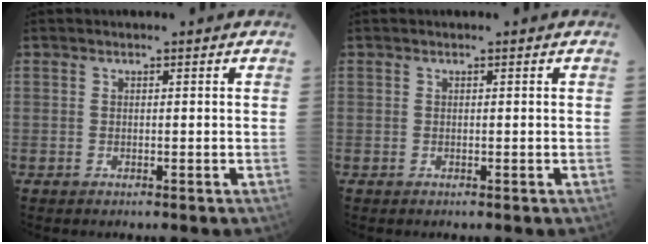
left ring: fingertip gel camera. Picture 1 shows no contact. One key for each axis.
{"total": 0.0}